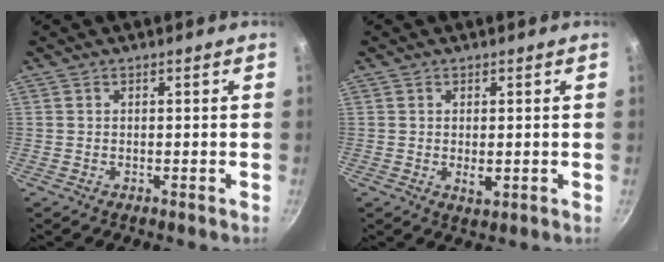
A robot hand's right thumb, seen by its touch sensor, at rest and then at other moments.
{"total": 2.3, "force": [-0.1, 1.1, 2.0], "torque": [-0.034, -0.005, 0.000]}